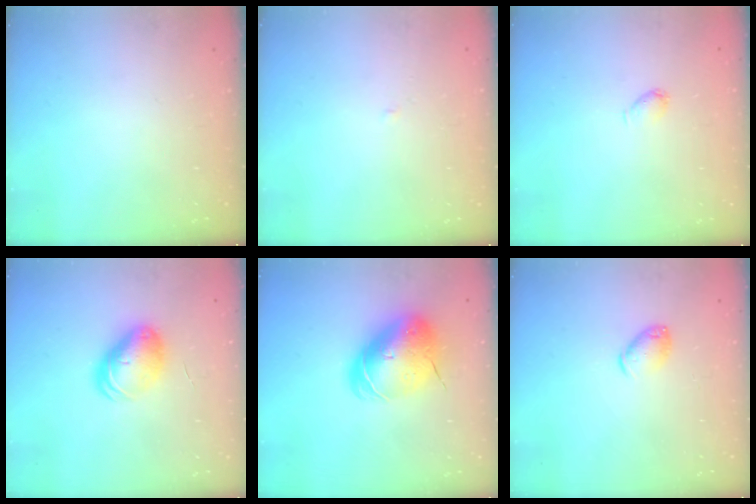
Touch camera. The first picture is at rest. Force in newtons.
{"total": 1.9, "press": 1.9, "slide": 0.3}
{"total": 3.0, "press": 2.9, "slide": 0.6}
{"total": 9.5, "press": 9.3, "slide": 1.6}
{"total": 12.1, "press": 11.9, "slide": 2.2}
{"total": 6.3, "press": 6.3, "slide": 0.5}